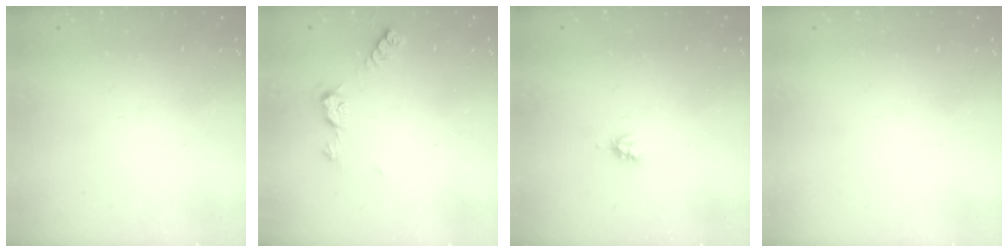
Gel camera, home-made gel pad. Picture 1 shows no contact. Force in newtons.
{"total": 5.5, "press": 5.4, "slide": 0.6}
{"total": 2.2, "press": 2.2, "slide": 0.3}
{"total": 0.0}